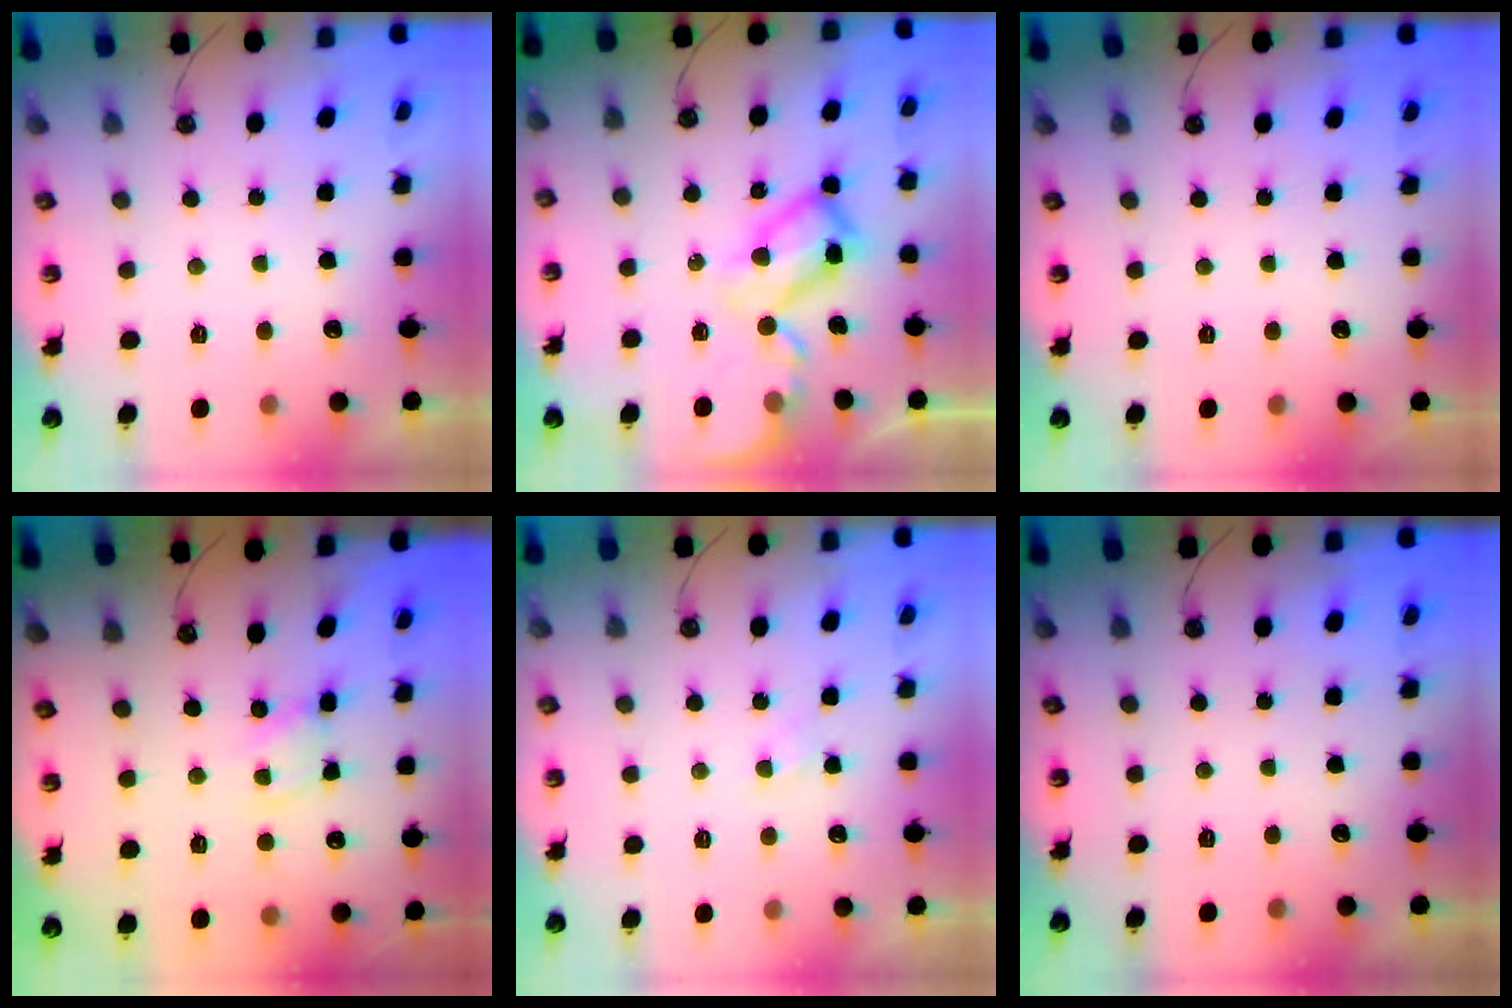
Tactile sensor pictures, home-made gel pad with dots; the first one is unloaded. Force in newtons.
{"total": 12.2, "press": 12.2, "slide": 1.1}
{"total": 0.0}
{"total": 1.6, "press": 1.6, "slide": 0.2}
{"total": 2.9, "press": 2.8, "slide": 0.4}
{"total": 0.0}